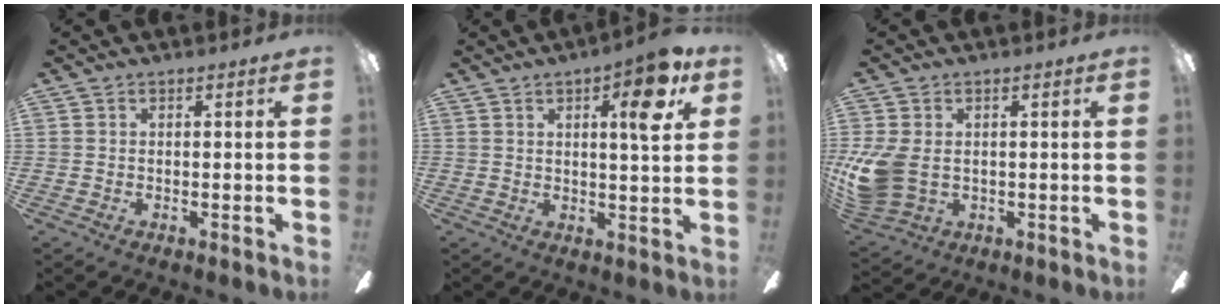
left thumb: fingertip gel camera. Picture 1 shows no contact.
{"total": 7.6, "force": [3.8, 1.9, 6.3], "torque": [-0.081, -0.014, 0.054]}
{"total": 9.3, "force": [0.0, 6.4, 6.8], "torque": [-0.159, 0.001, 0.005]}